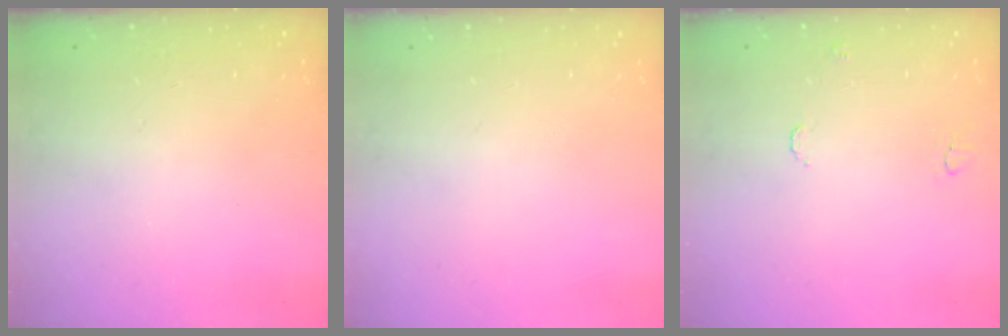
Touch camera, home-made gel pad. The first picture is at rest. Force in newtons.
{"total": 0.0}
{"total": 6.0, "press": 6.0, "slide": 0.6}